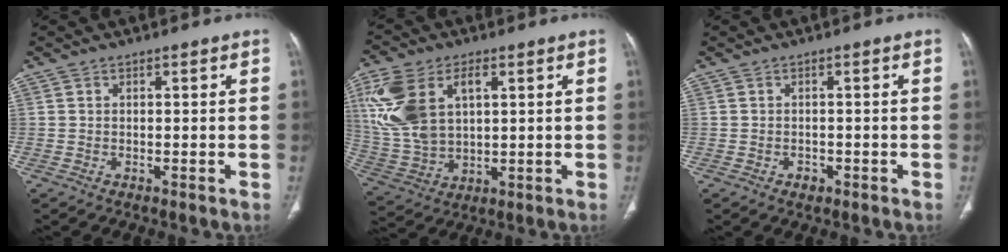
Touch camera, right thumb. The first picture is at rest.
{"total": 16.9, "force": [4.9, 10.3, 12.6], "torque": [-0.273, -0.001, 0.104]}
{"total": 1.4, "force": [-0.7, 1.1, 0.6], "torque": [-0.005, 0.006, -0.007]}